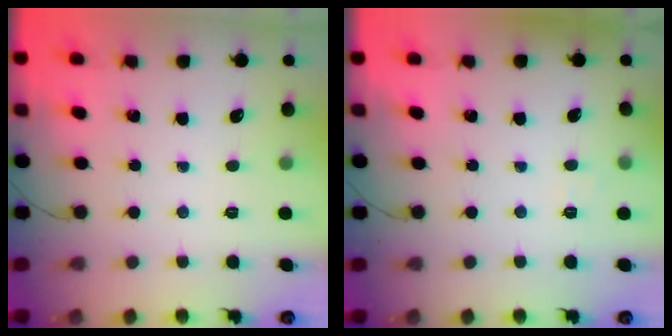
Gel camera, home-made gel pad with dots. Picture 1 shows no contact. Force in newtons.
{"total": 3.5, "press": 3.4, "slide": 1.0}